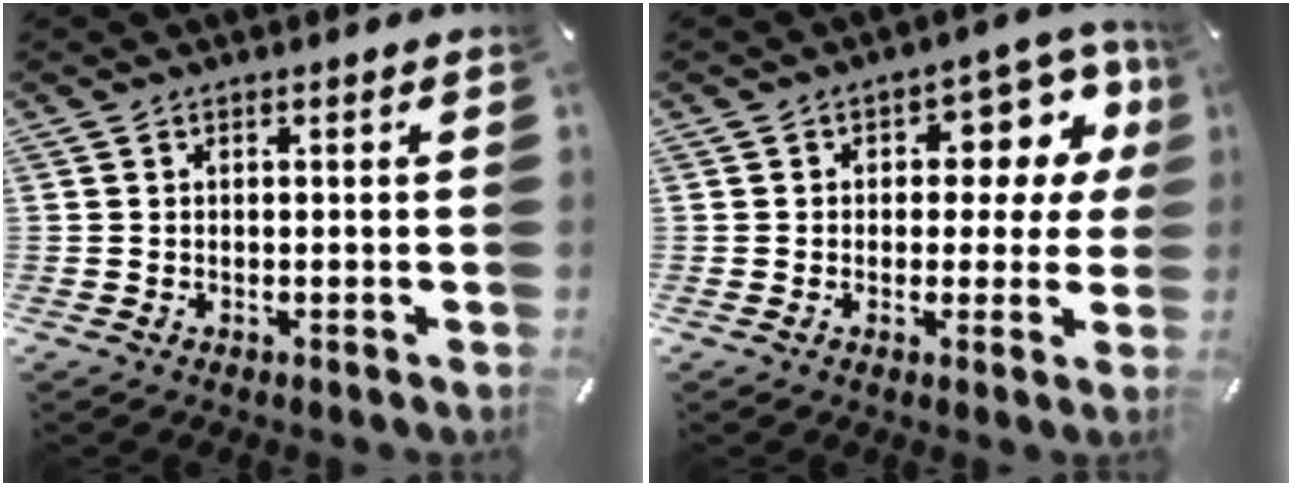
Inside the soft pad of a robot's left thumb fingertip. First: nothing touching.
{"total": 10.6, "force": [3.0, 6.5, 7.8], "torque": [-0.090, -0.020, 0.047]}